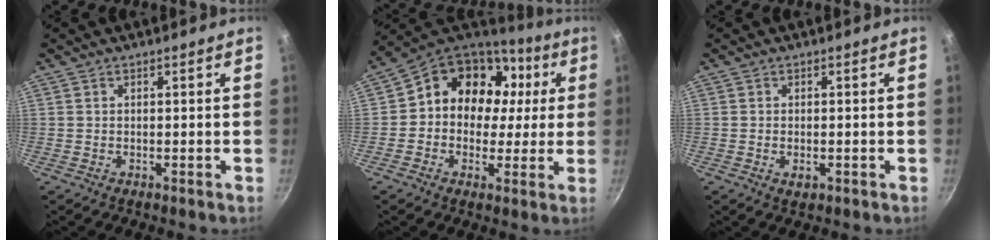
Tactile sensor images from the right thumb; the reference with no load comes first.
{"total": 16.4, "force": [2.8, 13.6, 8.7], "torque": [-0.104, 0.036, 0.030]}
{"total": 1.9, "force": [-0.5, 1.1, 1.5], "torque": [-0.024, -0.003, -0.007]}